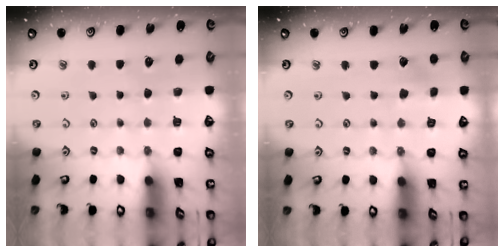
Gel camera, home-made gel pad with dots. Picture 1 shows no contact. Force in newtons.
{"total": 1.8, "press": 1.8, "slide": 0.2}